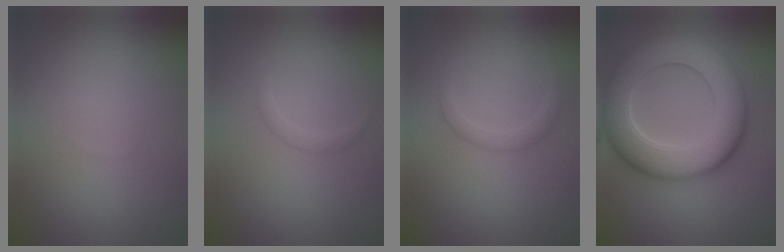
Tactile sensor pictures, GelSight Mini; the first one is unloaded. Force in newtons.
{"total": 0.9, "press": 0.9, "slide": 0.1}
{"total": 1.2, "press": 1.2, "slide": 0.0}
{"total": 10.3, "press": 10.3, "slide": 0.7}